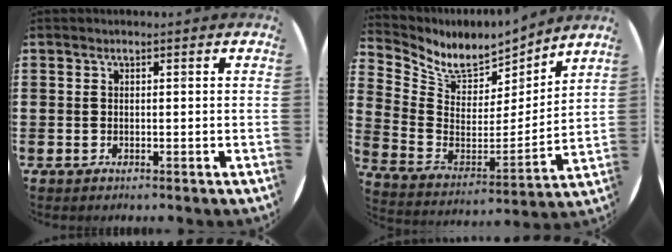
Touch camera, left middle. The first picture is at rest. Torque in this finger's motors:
{"motor_torque": [0.44, -1.05, 0.03, 0.00]}